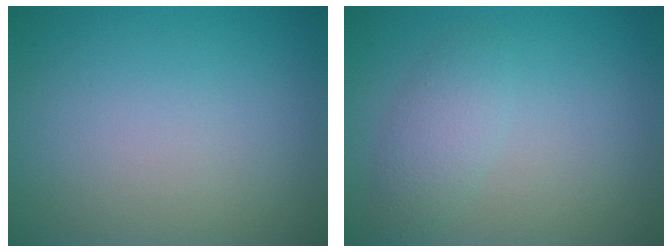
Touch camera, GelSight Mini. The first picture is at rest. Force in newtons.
{"total": 2.2, "press": 2.2, "slide": 0.1}